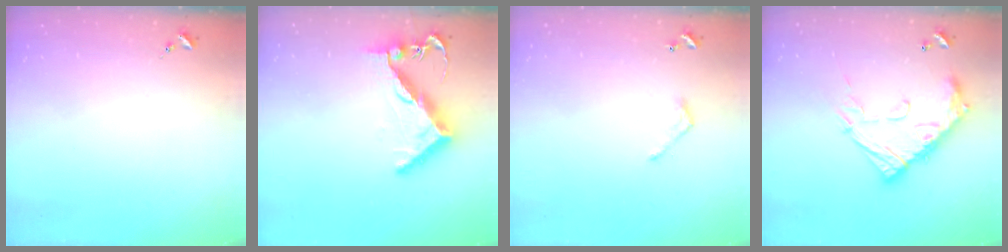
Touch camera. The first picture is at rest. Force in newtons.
{"total": 9.7, "press": 9.6, "slide": 1.4}
{"total": 4.1, "press": 4.1, "slide": 0.3}
{"total": 18.0, "press": 18.0, "slide": 1.4}